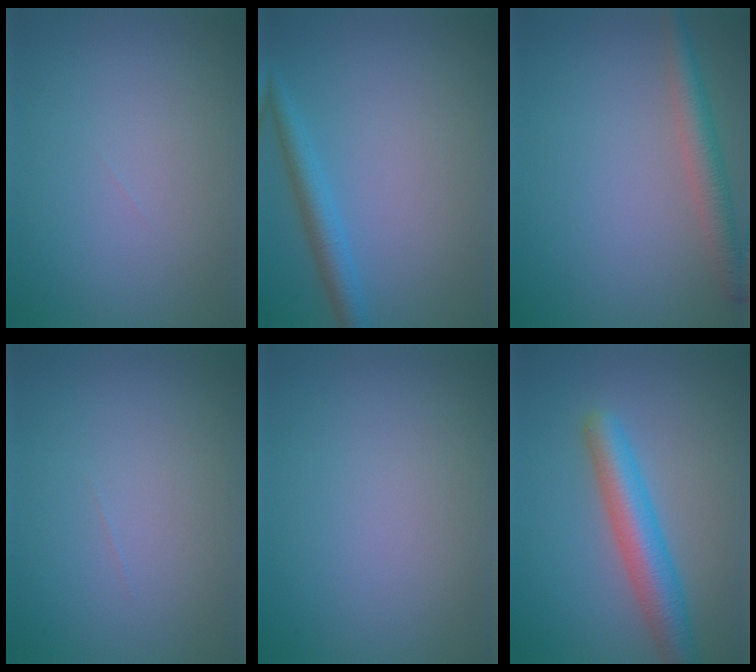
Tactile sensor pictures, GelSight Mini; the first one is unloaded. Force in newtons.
{"total": 2.7, "press": 2.7, "slide": 0.2}
{"total": 3.3, "press": 3.3, "slide": 0.2}
{"total": 0.0}
{"total": 0.0}
{"total": 4.9, "press": 4.9, "slide": 0.2}